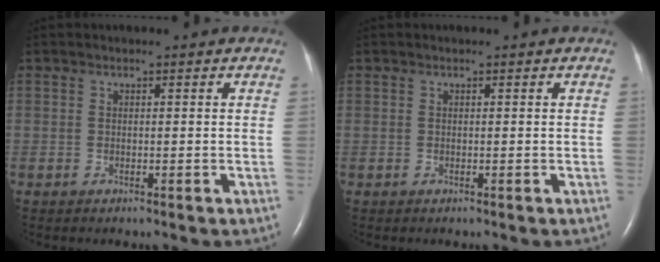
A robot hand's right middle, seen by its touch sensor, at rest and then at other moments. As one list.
[{"total": 0.0}]